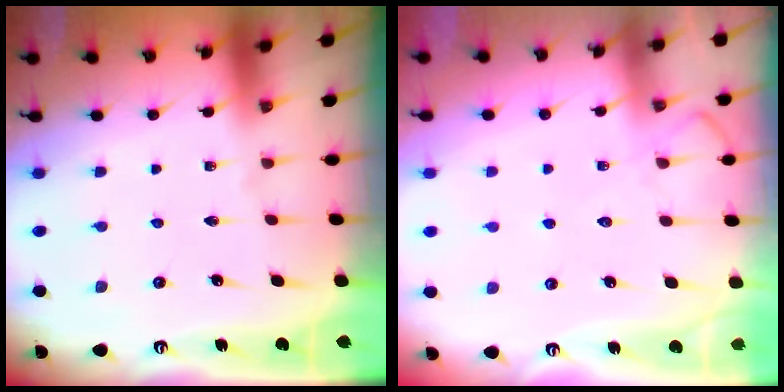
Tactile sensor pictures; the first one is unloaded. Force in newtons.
{"total": 8.6, "press": 8.5, "slide": 1.0}